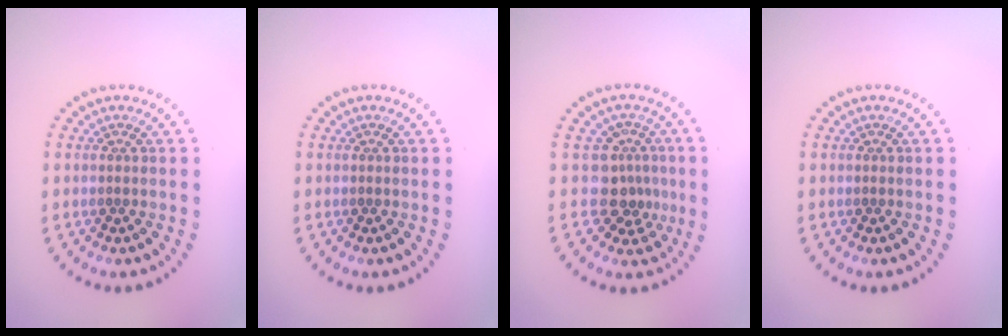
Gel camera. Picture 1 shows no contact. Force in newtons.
{"total": 0.0}
{"total": 3.2, "press": 2.4, "slide": 2.2}
{"total": 0.0}